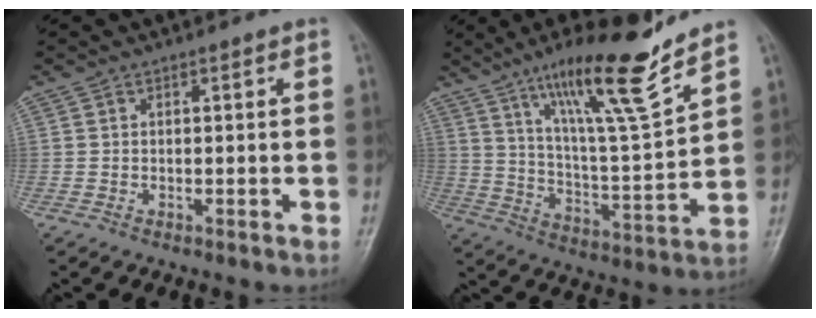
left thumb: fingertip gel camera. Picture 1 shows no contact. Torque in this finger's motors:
{"motor_torque": [0.65, 0.41, 1.72, -1.05, 0.31]}